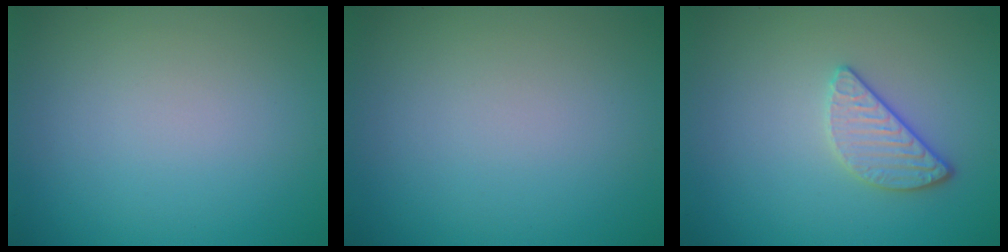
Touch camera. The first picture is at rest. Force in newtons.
{"total": 0.0}
{"total": 2.4, "press": 2.2, "slide": 0.9}